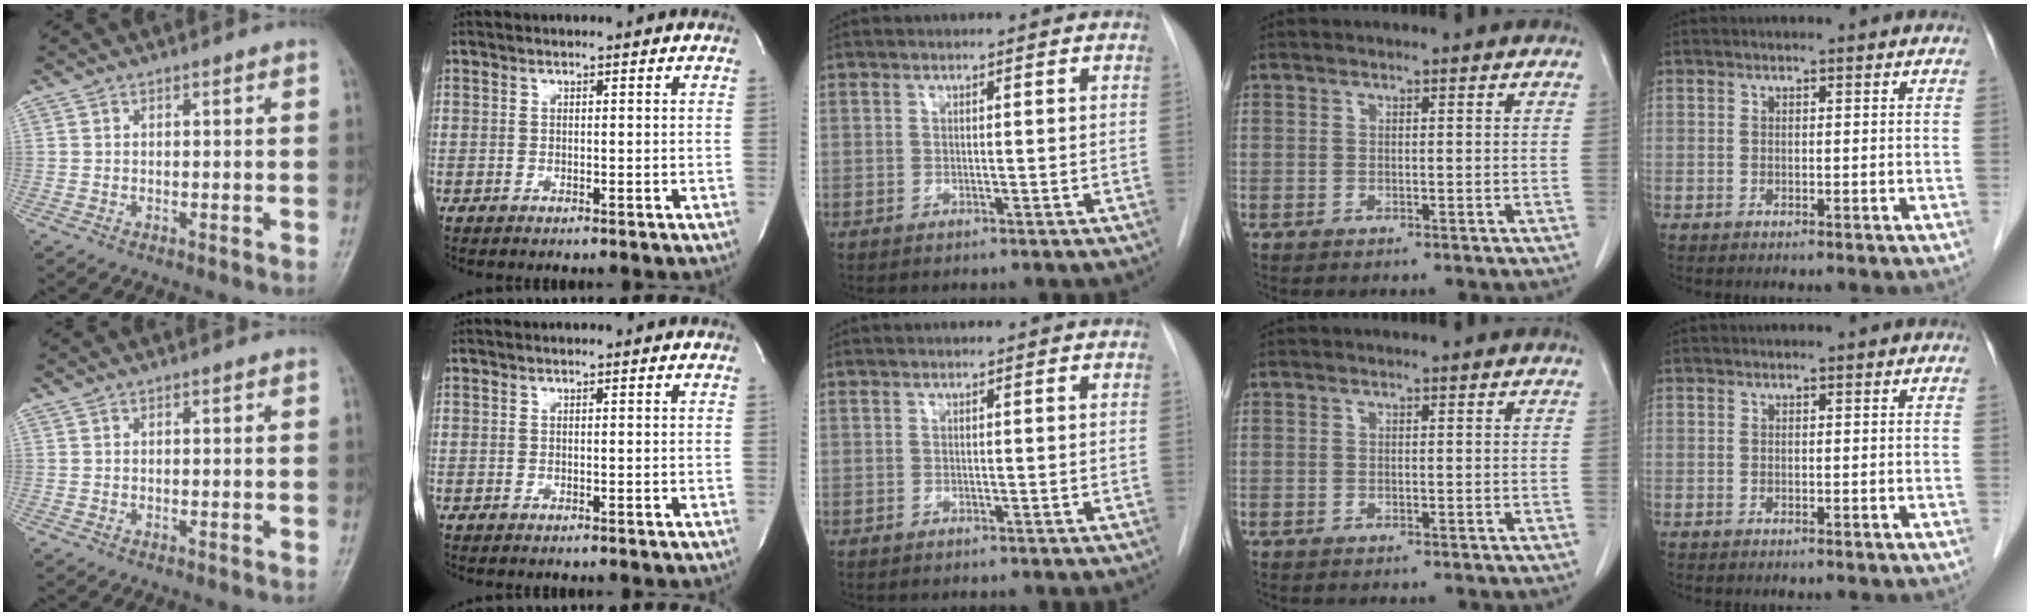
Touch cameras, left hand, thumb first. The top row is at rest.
{}